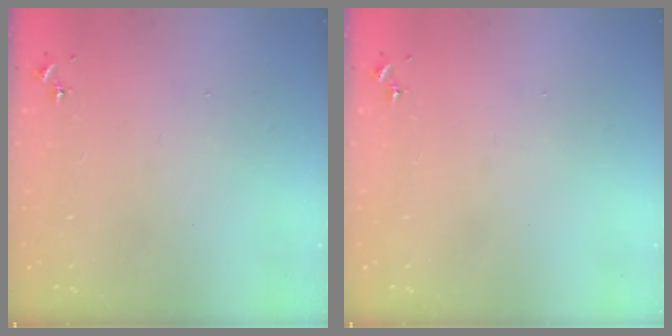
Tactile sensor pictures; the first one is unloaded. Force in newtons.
{"total": 0.0}